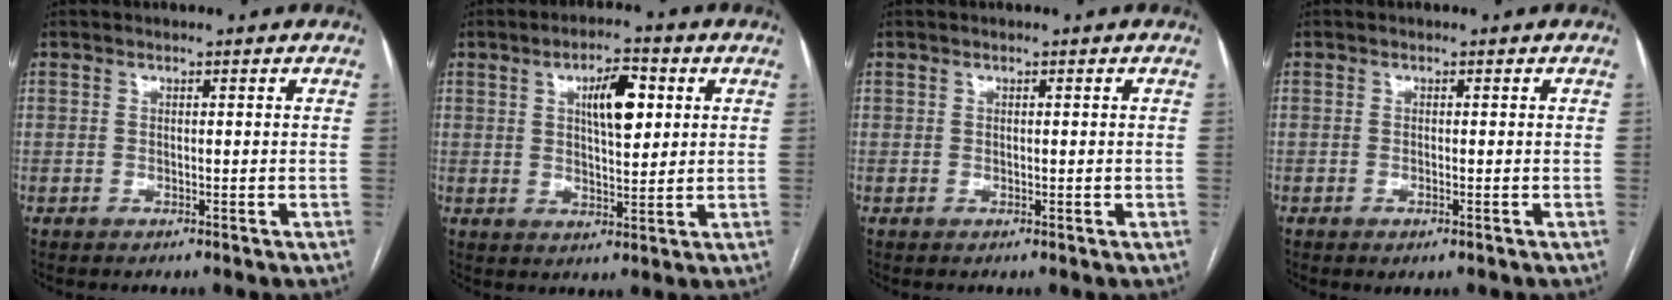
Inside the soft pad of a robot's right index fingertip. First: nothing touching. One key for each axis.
{"total": 7.3, "fx": 2.3, "fy": 2.3, "fz": 6.5, "tx": -0.108, "ty": 0.010, "tz": 0.041}
{"total": 0.0}
{"total": 1.1, "fx": -0.6, "fy": 0.3, "fz": 0.9, "tx": -0.014, "ty": -0.003, "tz": -0.006}